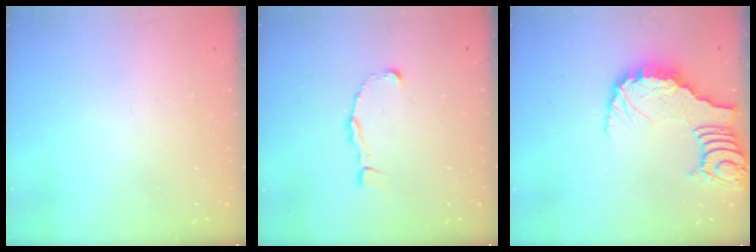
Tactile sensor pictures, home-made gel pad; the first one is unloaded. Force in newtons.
{"total": 2.4, "press": 2.3, "slide": 0.4}
{"total": 8.8, "press": 8.8, "slide": 1.2}